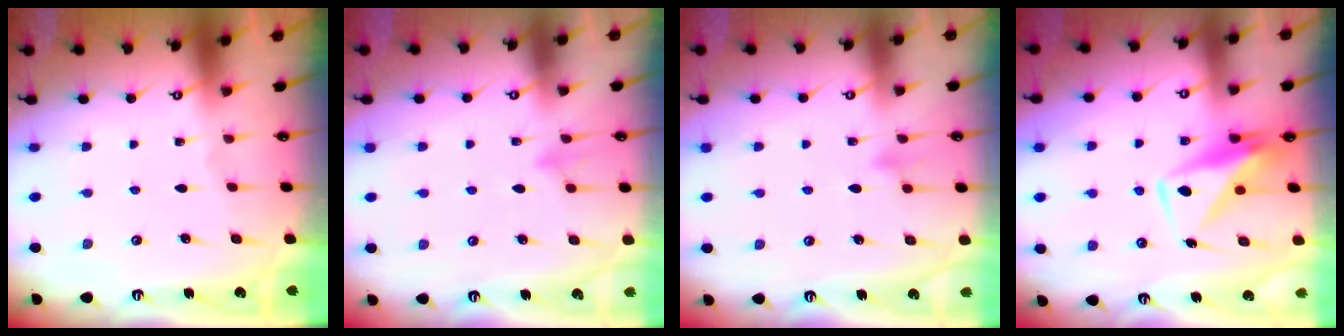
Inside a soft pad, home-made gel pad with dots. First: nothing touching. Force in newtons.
{"total": 8.1, "press": 8.1, "slide": 0.6}
{"total": 8.7, "press": 8.6, "slide": 0.8}
{"total": 7.3, "press": 7.3, "slide": 0.9}